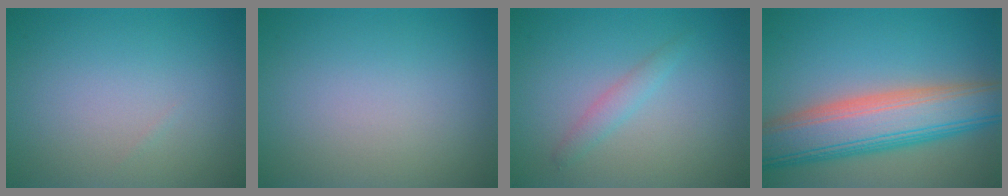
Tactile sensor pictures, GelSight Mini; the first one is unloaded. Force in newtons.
{"total": 0.0}
{"total": 1.5, "press": 1.5, "slide": 0.1}
{"total": 9.8, "press": 9.8, "slide": 0.4}